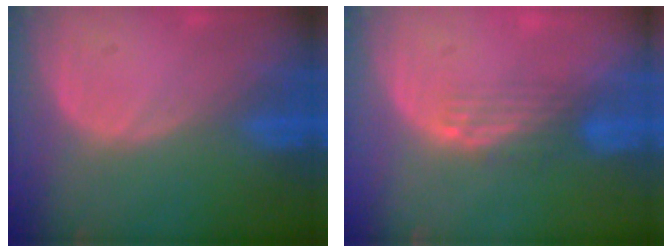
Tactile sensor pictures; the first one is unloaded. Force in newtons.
{"total": 3.3, "press": 2.8, "slide": 1.8}